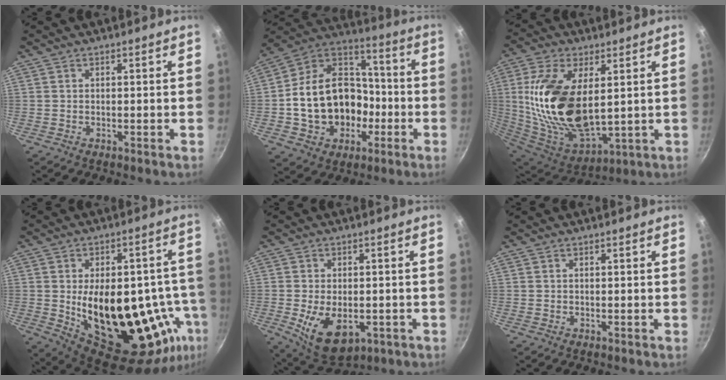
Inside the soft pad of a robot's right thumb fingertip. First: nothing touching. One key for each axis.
{"total": 21.2, "fx": -3.7, "fy": 16.7, "fz": 12.5, "tx": -0.184, "ty": 0.061, "tz": -0.055}
{"total": 22.0, "fx": 3.8, "fy": 11.7, "fz": 18.2, "tx": -0.353, "ty": -0.027, "tz": 0.084}
{"total": 24.9, "fx": -4.1, "fy": 13.7, "fz": 20.4, "tx": -0.259, "ty": 0.005, "tz": -0.038}
{"total": 11.1, "fx": -2.7, "fy": 6.7, "fz": 8.4, "tx": -0.123, "ty": -0.008, "tz": -0.027}
{"total": 0.0}